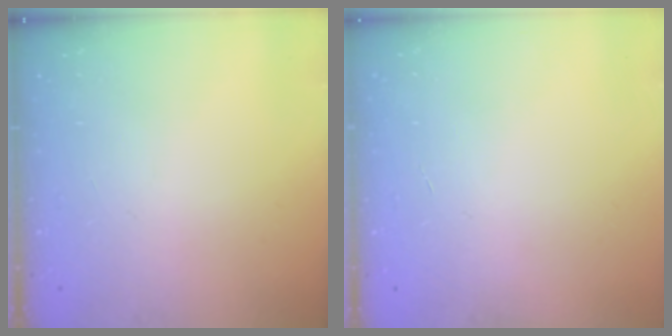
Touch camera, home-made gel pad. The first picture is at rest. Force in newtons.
{"total": 0.0}